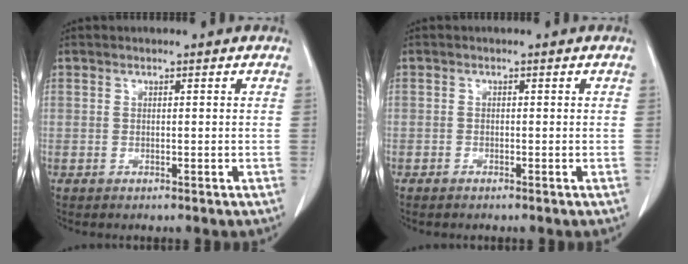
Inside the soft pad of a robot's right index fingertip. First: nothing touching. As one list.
[{"total": 0.5, "force": [-0.5, 0.2, 0.0], "torque": [-0.001, 0.001, -0.010]}]